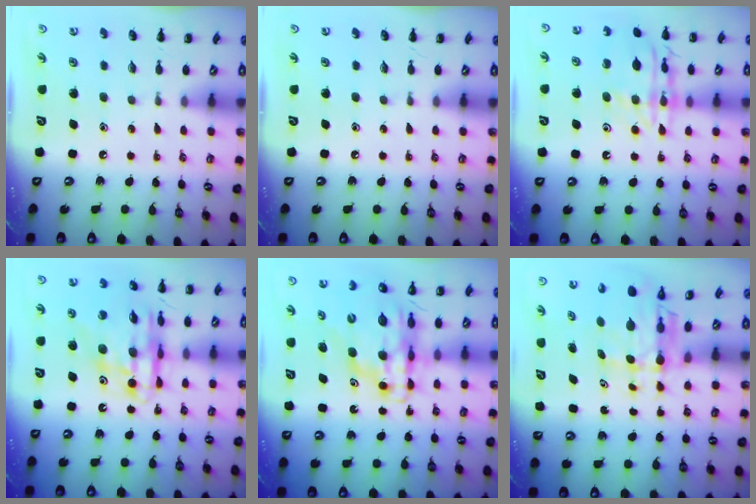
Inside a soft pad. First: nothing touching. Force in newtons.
{"total": 0.0}
{"total": 14.3, "press": 14.2, "slide": 1.3}
{"total": 15.6, "press": 15.1, "slide": 4.0}
{"total": 13.6, "press": 13.0, "slide": 4.0}
{"total": 6.1, "press": 5.7, "slide": 2.2}